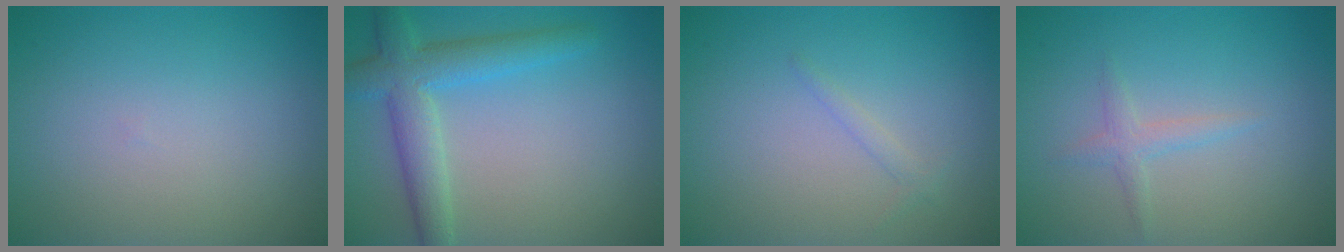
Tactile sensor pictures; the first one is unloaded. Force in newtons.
{"total": 4.8, "press": 4.8, "slide": 0.2}
{"total": 0.9, "press": 0.9, "slide": 0.0}
{"total": 1.3, "press": 1.3, "slide": 0.1}